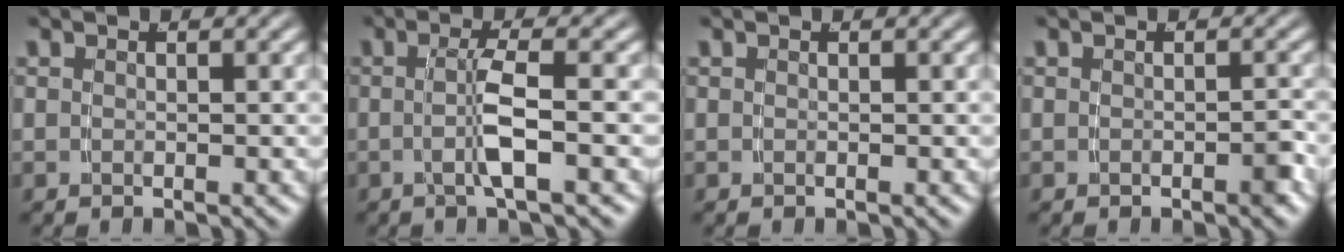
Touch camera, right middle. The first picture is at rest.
{"total": 3.1, "force": [-0.7, -0.3, 3.0], "torque": [-0.053, 0.000, -0.012]}
{"total": 0.0}
{"total": 0.9, "force": [-0.7, 0.0, 0.6], "torque": [-0.011, 0.001, -0.013]}